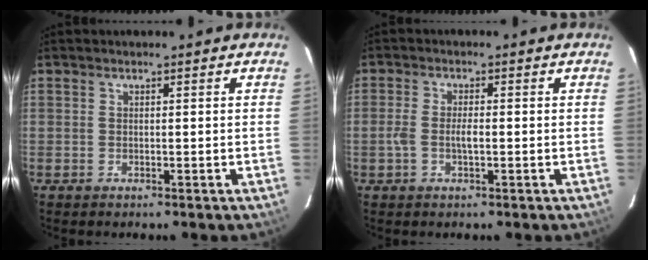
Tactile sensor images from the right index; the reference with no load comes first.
{"total": 3.4, "force": [-0.8, 1.1, 3.1], "torque": [-0.066, 0.001, -0.016]}